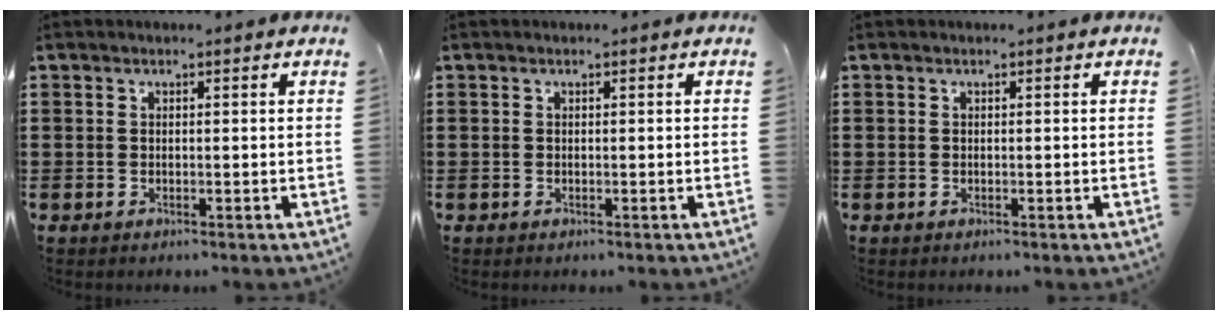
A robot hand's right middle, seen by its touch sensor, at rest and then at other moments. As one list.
[{"total": 0.0}, {"total": 0.0}]